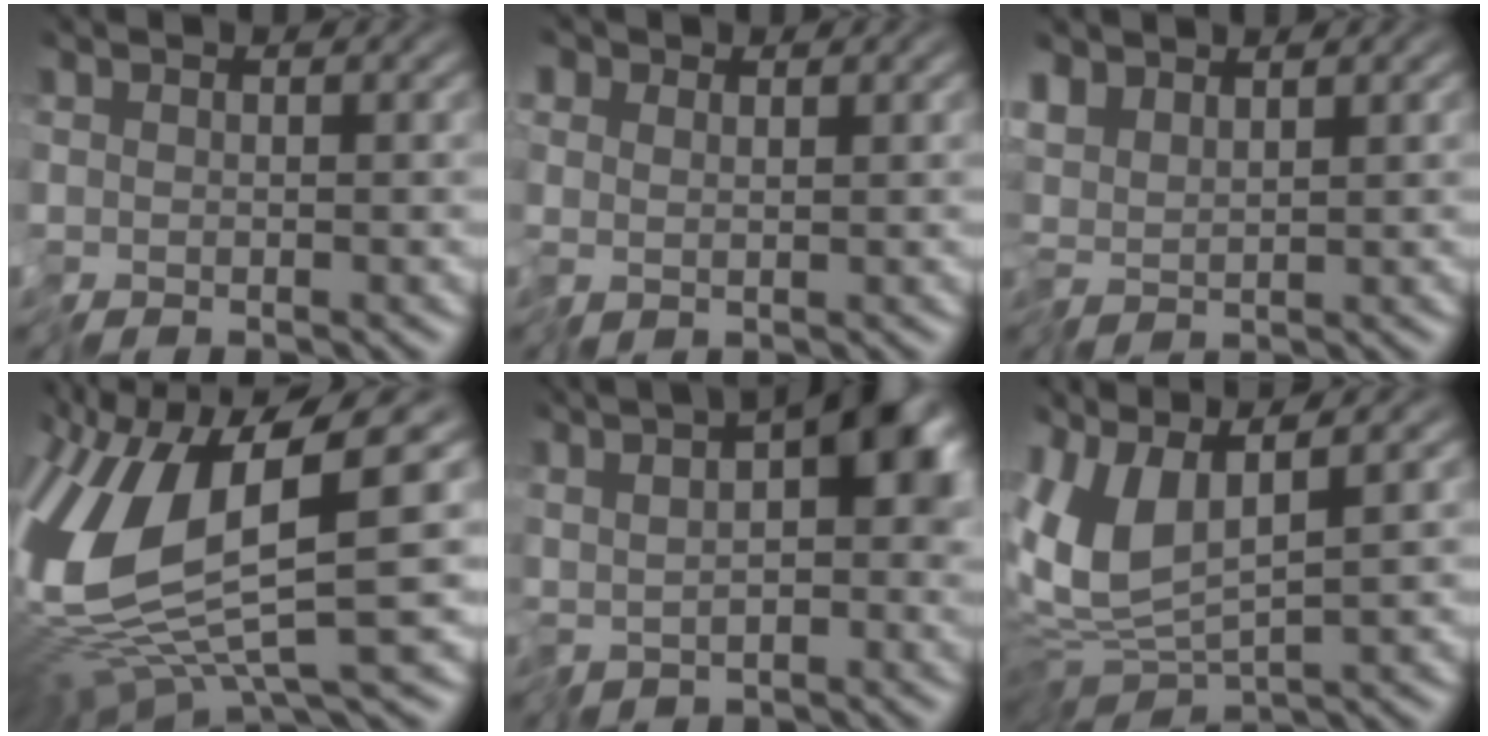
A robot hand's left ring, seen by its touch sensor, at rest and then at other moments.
{"total": 1.2, "force": [0.8, 0.8, 0.2], "torque": [-0.004, 0.006, 0.015]}
{"total": 2.3, "force": [1.9, 0.7, 1.1], "torque": [-0.029, 0.006, 0.038]}
{"total": 11.9, "force": [1.5, 3.7, 11.2], "torque": [-0.256, -0.017, 0.038]}
{"total": 8.3, "force": [1.9, 3.2, 7.3], "torque": [-0.114, 0.010, 0.029]}
{"total": 6.6, "force": [1.7, 2.1, 6.0], "torque": [-0.152, 0.003, 0.040]}